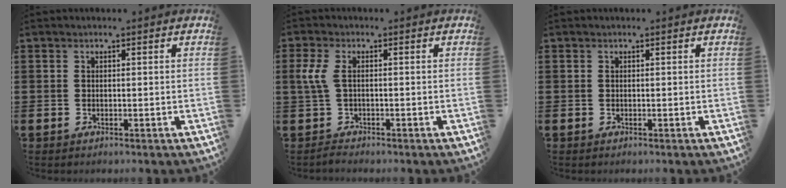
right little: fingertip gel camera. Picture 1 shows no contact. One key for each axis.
{"total": 2.9, "fx": -0.3, "fy": 1.3, "fz": 2.6, "tx": -0.060, "ty": 0.004, "tz": -0.009}
{"total": 0.0}